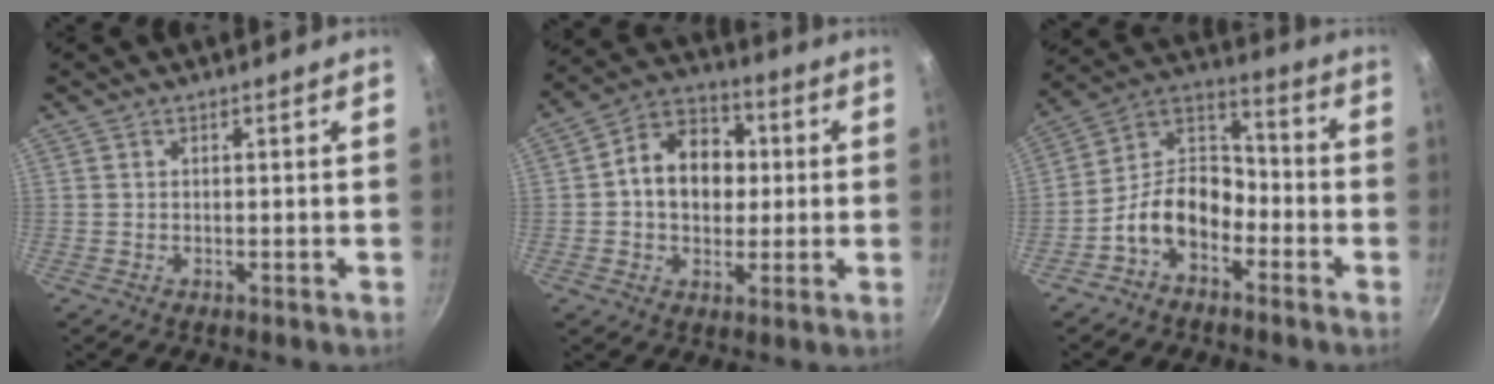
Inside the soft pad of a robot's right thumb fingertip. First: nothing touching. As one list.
[{"total": 12.8, "force": [0.9, 9.9, 8.1], "torque": [-0.092, 0.020, -0.002]}, {"total": 11.8, "force": [-5.4, 7.7, 7.0], "torque": [-0.095, 0.069, -0.125]}]